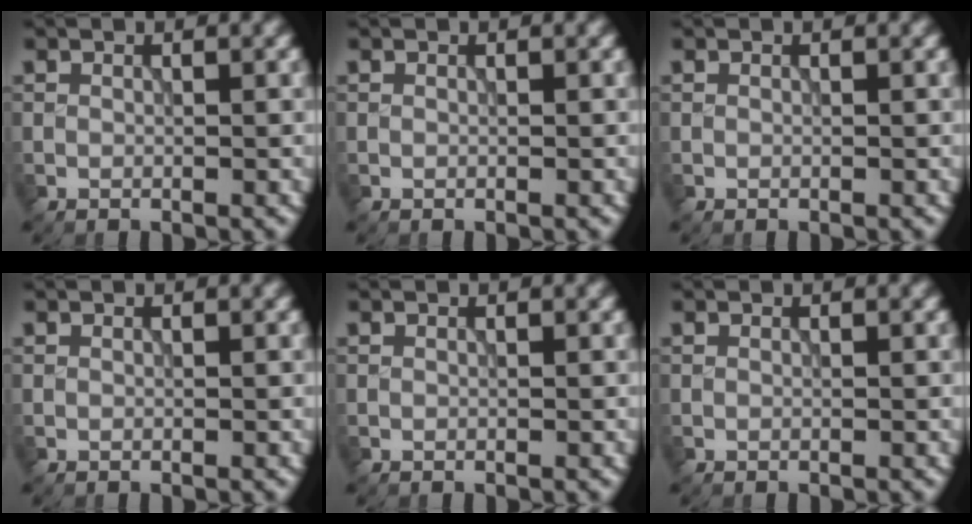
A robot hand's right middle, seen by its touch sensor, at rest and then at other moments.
{"total": 0.0}
{"total": 0.0}
{"total": 0.0}
{"total": 0.0}
{"total": 0.0}